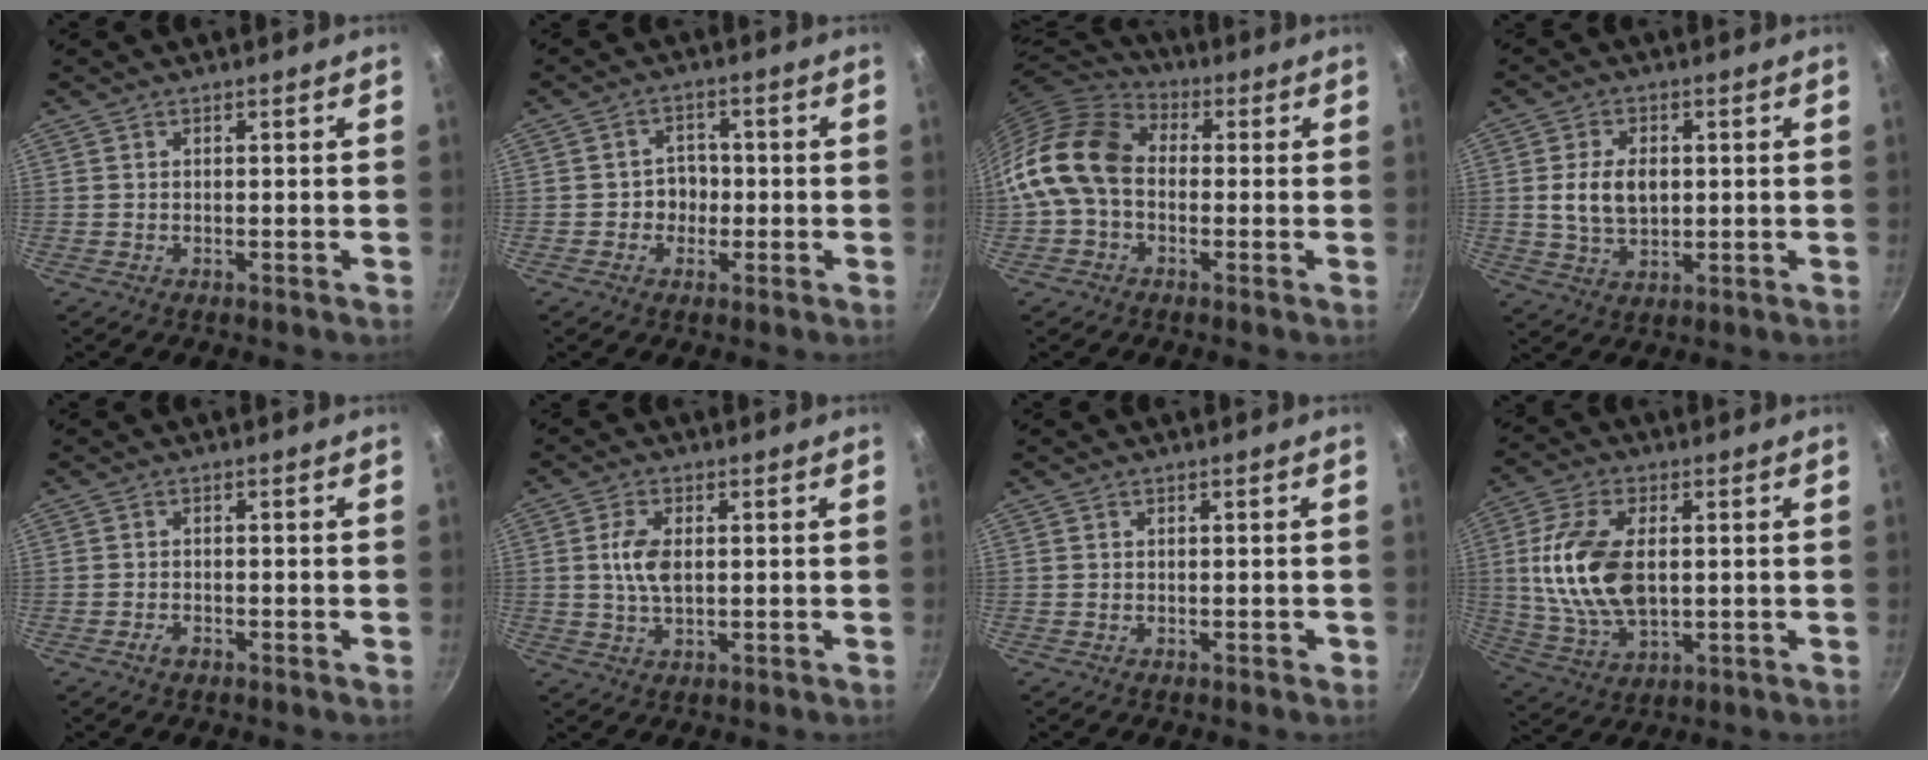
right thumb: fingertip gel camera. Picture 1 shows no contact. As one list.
[{"total": 4.2, "force": [-0.9, 3.7, 1.8], "torque": [0.009, 0.012, -0.016]}, {"total": 15.2, "force": [-0.9, 11.1, 10.3], "torque": [-0.180, 0.035, -0.038]}, {"total": 8.0, "force": [0.7, 5.2, 6.0], "torque": [-0.096, -0.003, 0.015]}, {"total": 1.5, "force": [-1.0, 0.6, 0.9], "torque": [-0.022, 0.008, -0.022]}, {"total": 5.6, "force": [0.6, 3.0, 4.7], "torque": [-0.090, 0.001, 0.010]}, {"total": 0.6, "force": [-0.2, 0.4, 0.4], "torque": [0.001, 0.005, -0.003]}, {"total": 15.1, "force": [1.3, 8.7, 12.3], "torque": [-0.230, -0.002, 0.030]}]